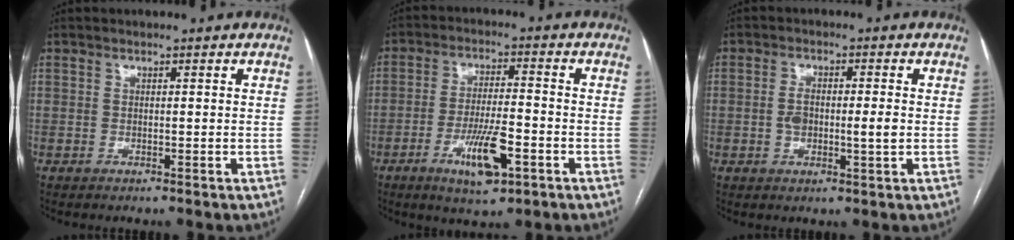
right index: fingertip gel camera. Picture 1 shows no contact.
{"total": 8.9, "force": [-4.0, 2.0, 7.7], "torque": [-0.144, -0.007, -0.061]}
{"total": 4.6, "force": [-0.3, 1.4, 4.4], "torque": [-0.087, 0.007, 0.000]}